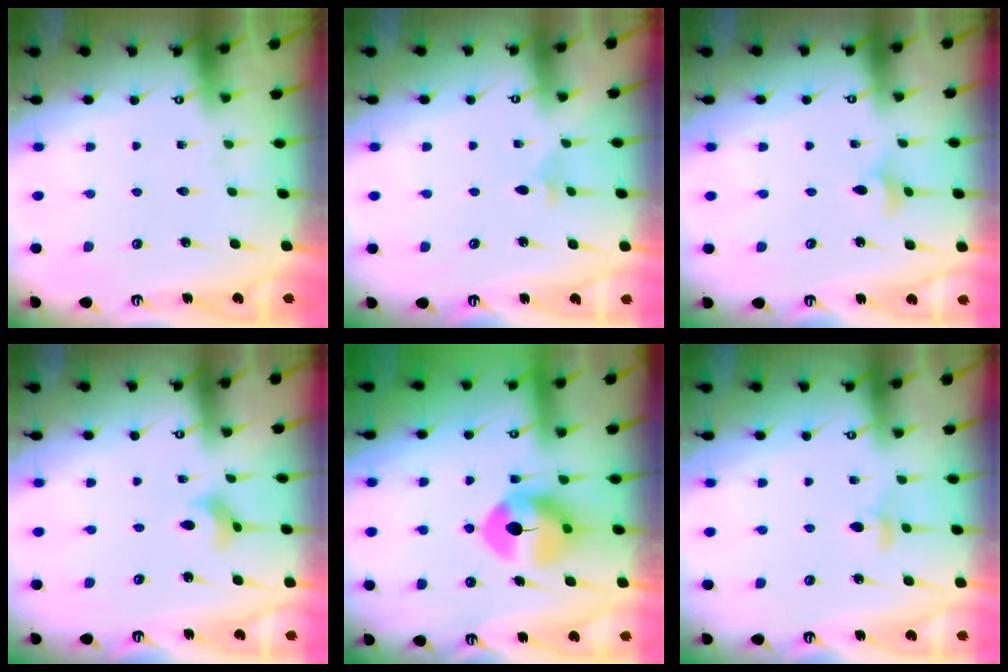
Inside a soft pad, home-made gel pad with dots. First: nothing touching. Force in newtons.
{"total": 2.3, "press": 2.3, "slide": 0.6}
{"total": 3.0, "press": 2.9, "slide": 0.5}
{"total": 3.2, "press": 3.2, "slide": 0.3}
{"total": 8.5, "press": 8.3, "slide": 1.4}
{"total": 3.2, "press": 3.2, "slide": 0.6}